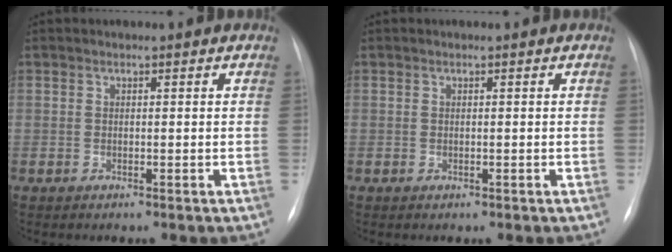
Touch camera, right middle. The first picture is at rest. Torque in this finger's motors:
{"motor_torque": [-0.11, 0.04, -0.05, 0.00]}